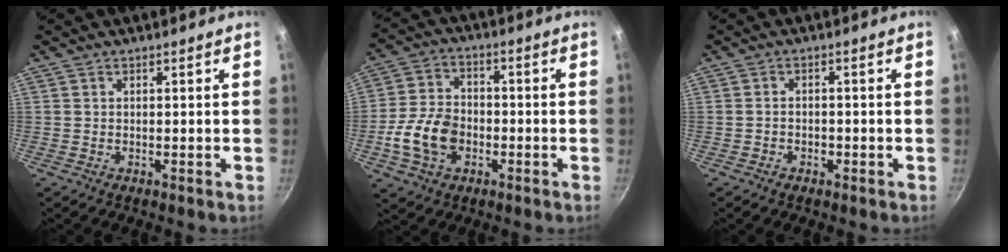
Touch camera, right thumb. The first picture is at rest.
{"total": 11.2, "force": [-3.2, 8.0, 7.2], "torque": [-0.119, 0.024, -0.066]}
{"total": 1.8, "force": [-1.0, 1.3, 0.8], "torque": [-0.014, 0.010, -0.015]}